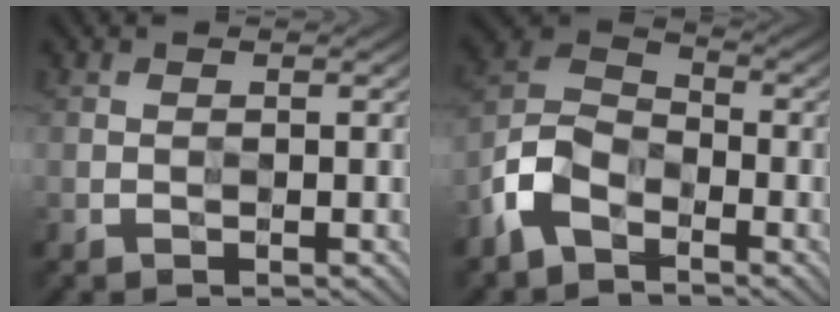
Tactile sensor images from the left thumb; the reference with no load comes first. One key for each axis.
{"total": 7.8, "fx": -5.0, "fy": 4.6, "fz": 3.8, "tx": -0.078, "ty": 0.002, "tz": -0.119}